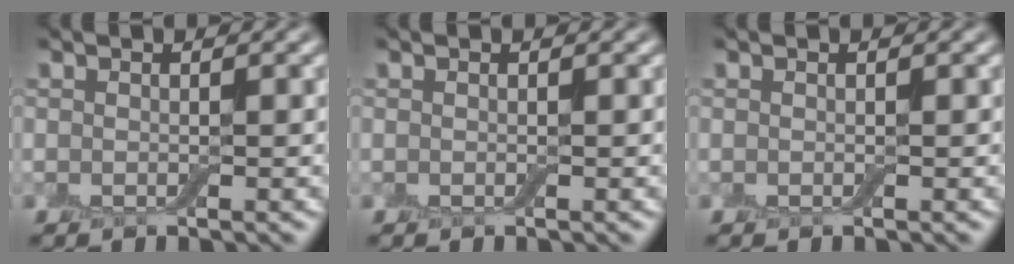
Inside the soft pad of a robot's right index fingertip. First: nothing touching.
{"total": 0.0}
{"total": 0.0}